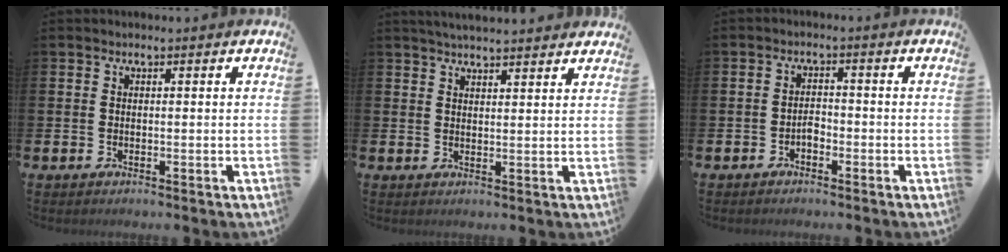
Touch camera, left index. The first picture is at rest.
{"total": 3.3, "force": [3.3, 0.0, 0.5], "torque": [-0.012, -0.013, 0.060]}
{"total": 1.6, "force": [-1.0, 0.9, 0.9], "torque": [-0.014, 0.002, -0.022]}